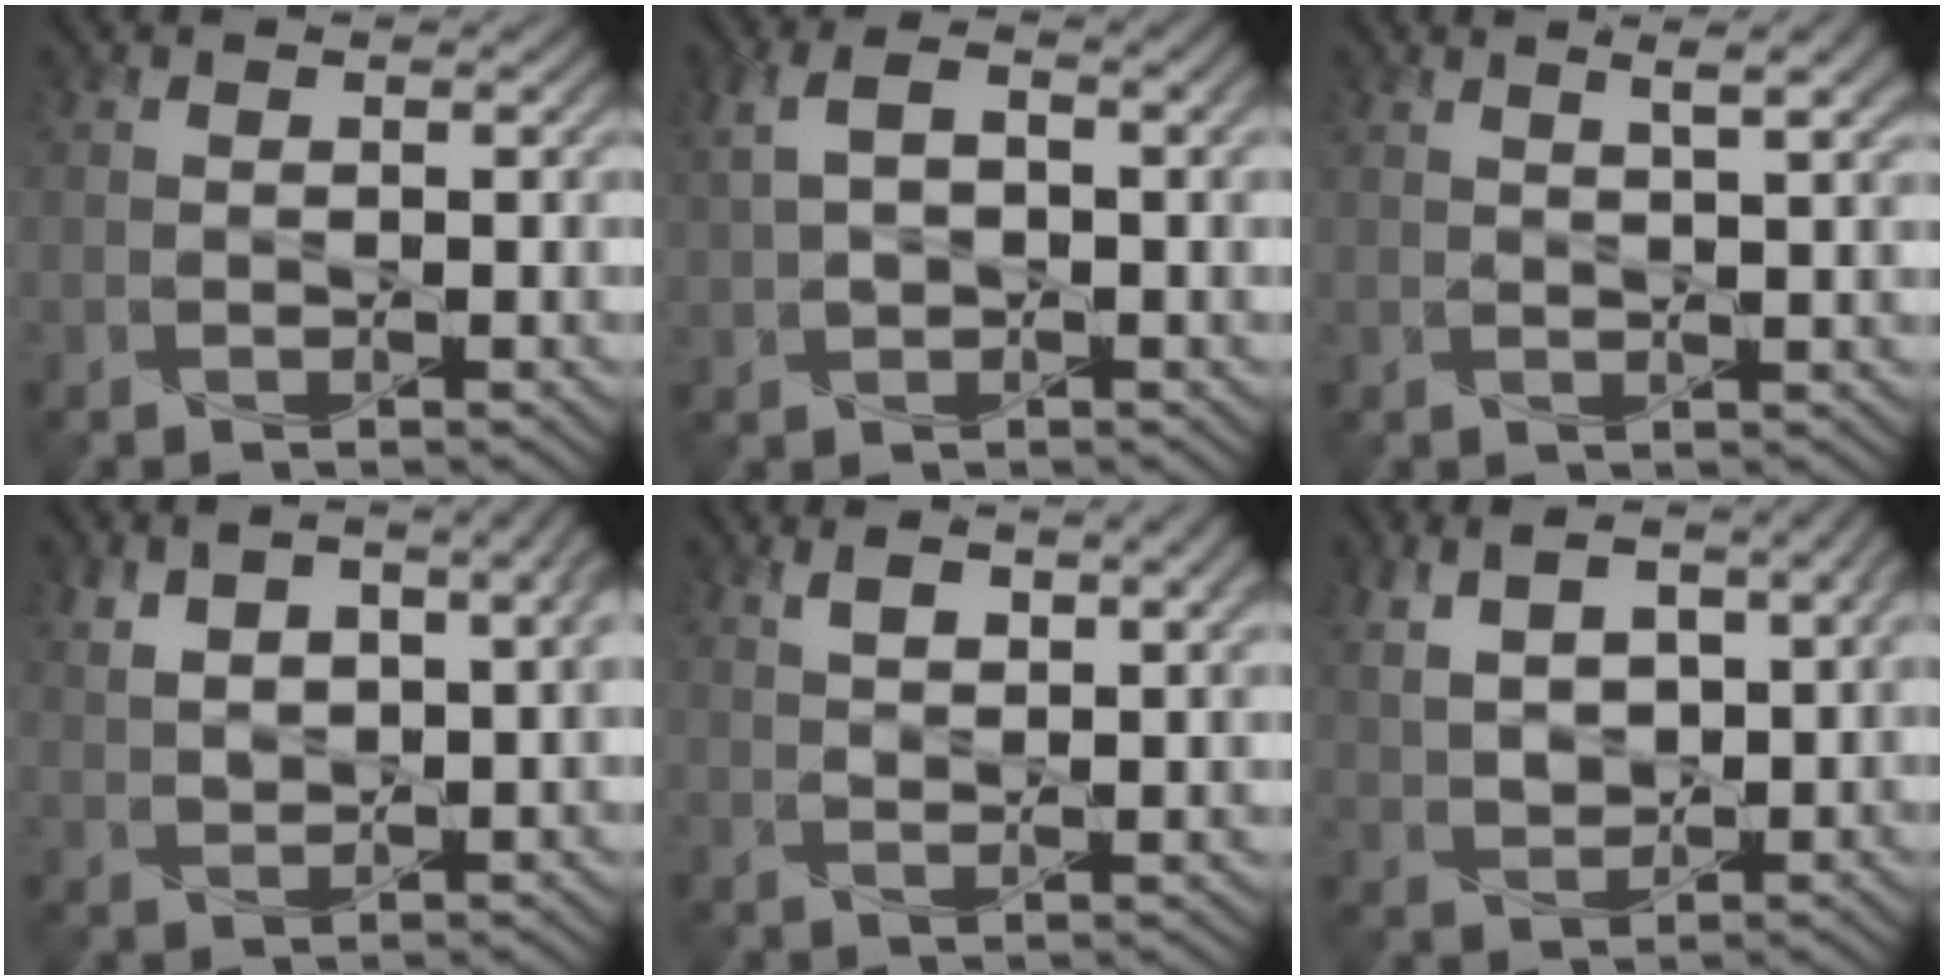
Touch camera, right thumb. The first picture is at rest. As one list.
[{"total": 5.9, "force": [1.3, 3.2, 4.8], "torque": [-0.105, 0.012, 0.022]}, {"total": 4.1, "force": [2.2, 0.8, 3.3], "torque": [-0.042, 0.008, 0.025]}, {"total": 8.6, "force": [3.4, 3.8, 6.8], "torque": [-0.135, 0.010, 0.063]}, {"total": 5.7, "force": [3.3, 1.7, 4.3], "torque": [-0.084, 0.004, 0.063]}, {"total": 8.6, "force": [2.6, 4.7, 6.8], "torque": [-0.147, 0.012, 0.052]}]